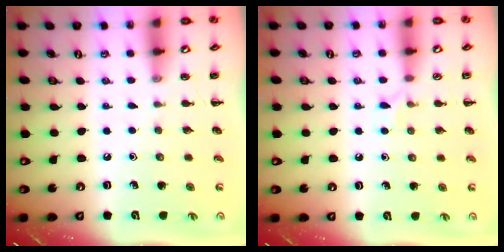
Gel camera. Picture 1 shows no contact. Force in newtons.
{"total": 4.9, "press": 4.6, "slide": 1.8}